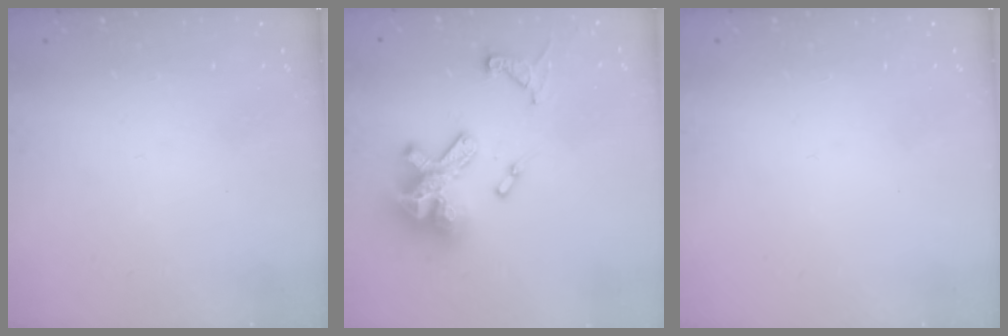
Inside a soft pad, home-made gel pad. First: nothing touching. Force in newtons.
{"total": 18.3, "press": 18.2, "slide": 1.6}
{"total": 0.0}